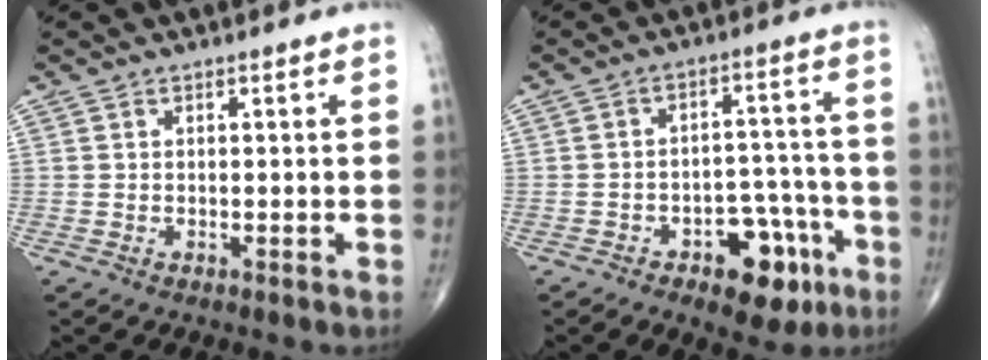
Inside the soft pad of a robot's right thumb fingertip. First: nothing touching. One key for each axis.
{"total": 11.3, "fx": -5.8, "fy": 6.1, "fz": 7.5, "tx": -0.063, "ty": 0.046, "tz": -0.076}